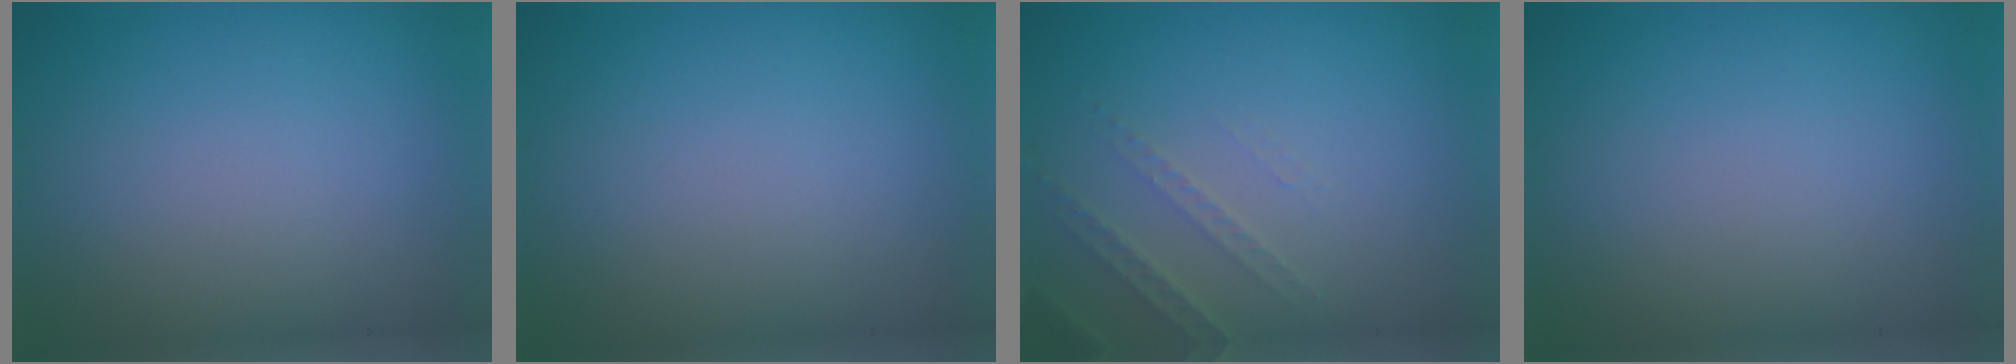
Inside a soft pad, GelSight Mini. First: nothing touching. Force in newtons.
{"total": 0.0}
{"total": 1.9, "press": 1.8, "slide": 0.6}
{"total": 0.0}